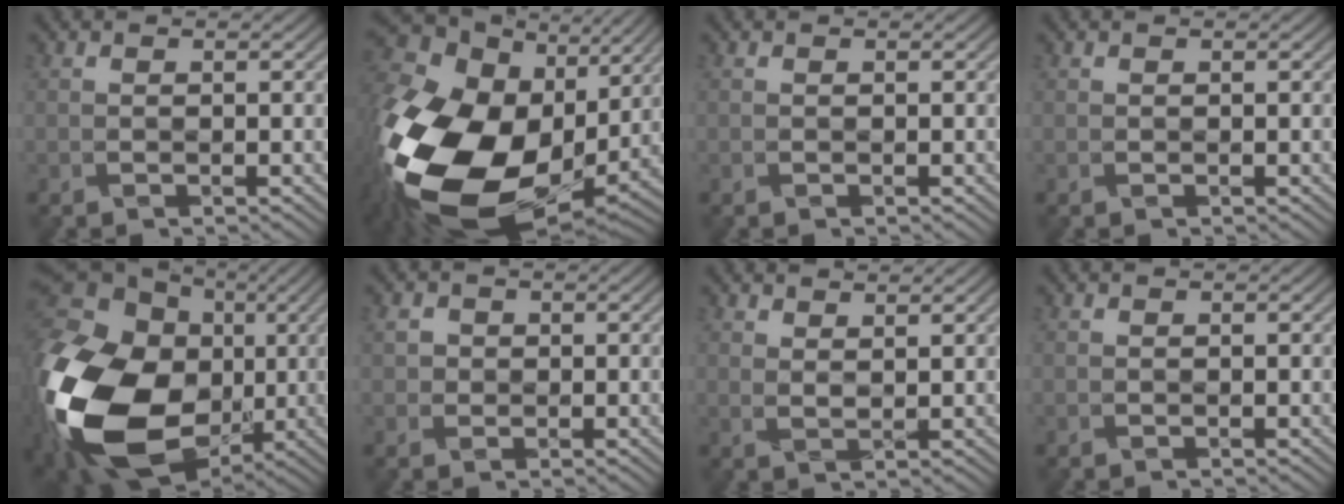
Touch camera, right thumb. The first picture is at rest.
{"total": 22.2, "force": [-2.6, 15.9, 15.3], "torque": [-0.399, -0.063, -0.017]}
{"total": 0.0}
{"total": 0.0}
{"total": 24.2, "force": [-4.2, 18.8, 14.7], "torque": [-0.358, -0.069, -0.076]}
{"total": 1.4, "force": [0.1, 1.3, -0.2], "torque": [0.004, -0.004, 0.001]}
{"total": 2.5, "force": [2.2, 0.5, 1.1], "torque": [-0.006, -0.009, 0.037]}
{"total": 0.0}